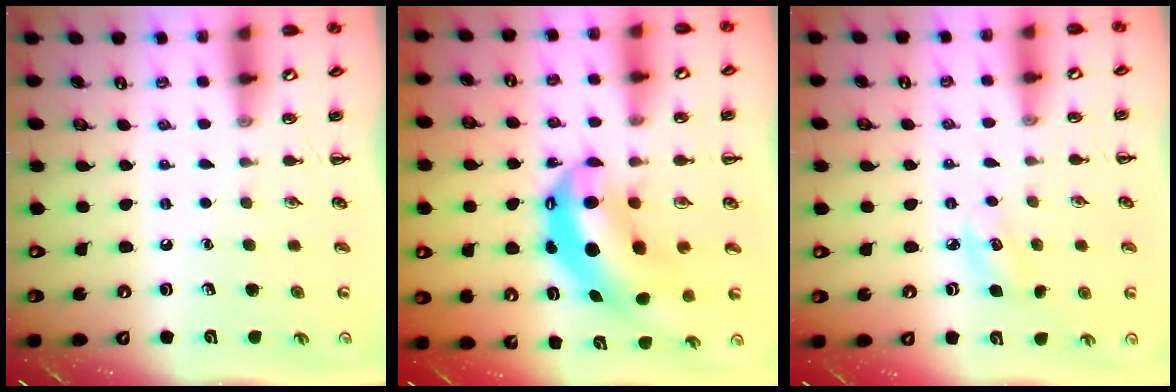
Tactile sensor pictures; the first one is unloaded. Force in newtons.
{"total": 10.2, "press": 10.0, "slide": 2.2}
{"total": 5.2, "press": 5.1, "slide": 1.2}